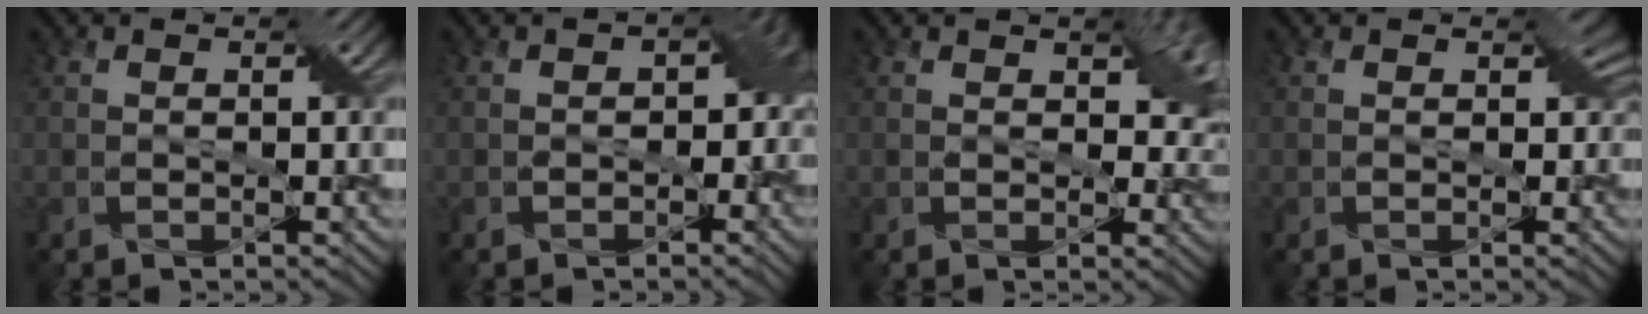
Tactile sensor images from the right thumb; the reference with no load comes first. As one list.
[{"total": 4.9, "force": [-0.6, 3.7, 3.2], "torque": [-0.037, -0.010, -0.012]}, {"total": 5.9, "force": [1.6, 3.5, 4.4], "torque": [-0.061, 0.002, 0.022]}, {"total": 1.7, "force": [0.4, 1.4, 0.9], "torque": [-0.019, 0.001, 0.000]}]